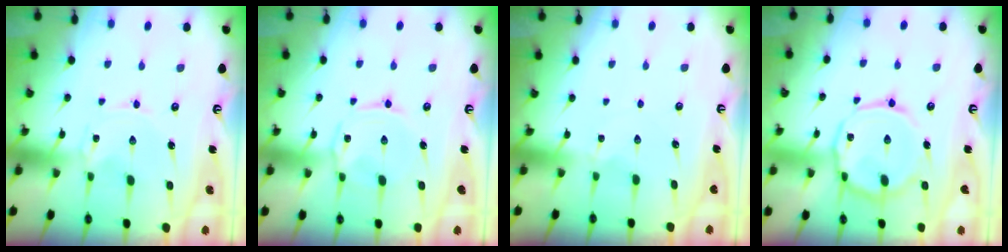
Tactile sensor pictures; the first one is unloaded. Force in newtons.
{"total": 2.2, "press": 2.1, "slide": 0.6}
{"total": 1.8, "press": 1.7, "slide": 0.3}
{"total": 14.1, "press": 14.1, "slide": 0.9}